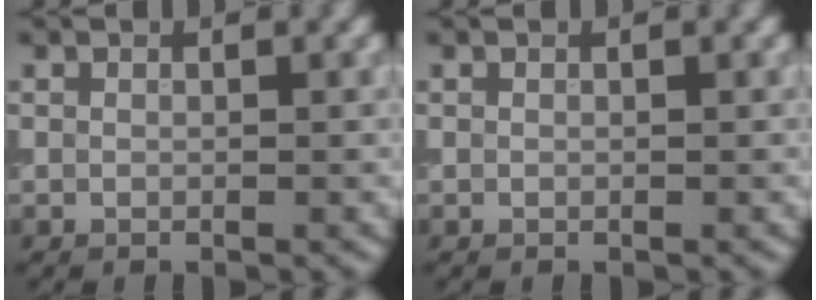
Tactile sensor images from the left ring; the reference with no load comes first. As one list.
[{"total": 0.0}]